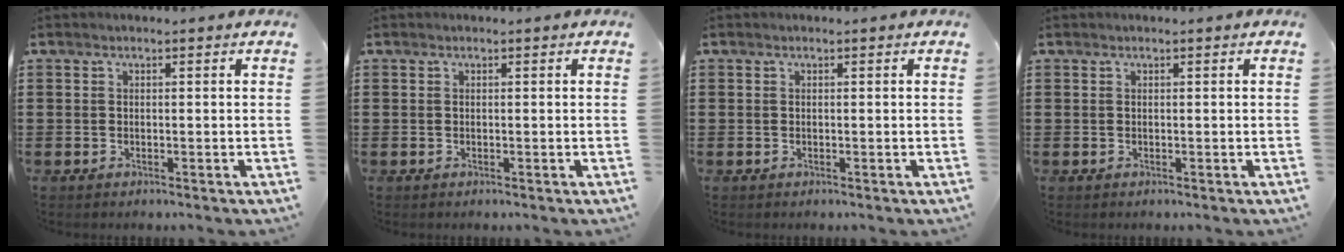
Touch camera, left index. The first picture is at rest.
{"total": 0.0}
{"total": 0.0}
{"total": 0.0}